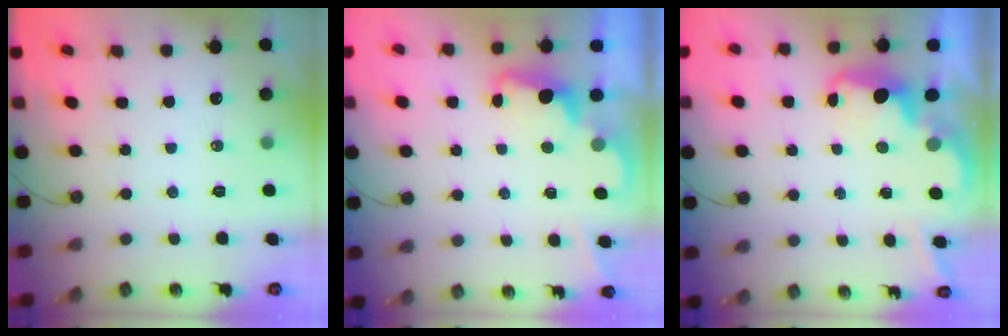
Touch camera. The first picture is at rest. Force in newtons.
{"total": 2.5, "press": 2.4, "slide": 0.5}
{"total": 2.6, "press": 2.6, "slide": 0.5}